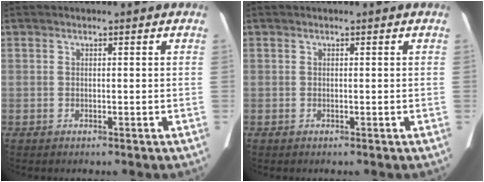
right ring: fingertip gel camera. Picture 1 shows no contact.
{"total": 0.0}